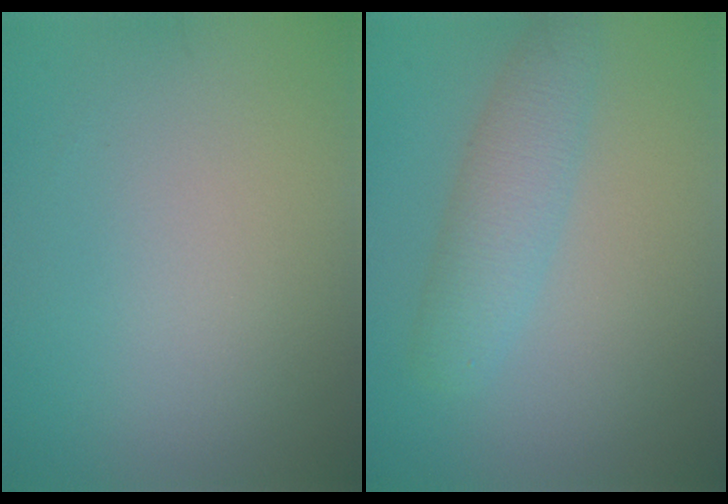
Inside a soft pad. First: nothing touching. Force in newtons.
{"total": 3.6, "press": 3.6, "slide": 0.0}